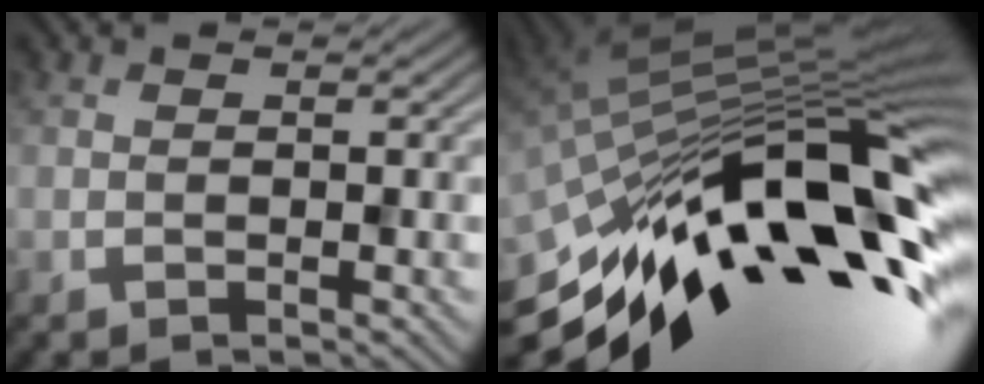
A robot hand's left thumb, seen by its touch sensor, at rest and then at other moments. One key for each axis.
{"total": 17.2, "fx": -5.7, "fy": 6.2, "fz": 15.0, "tx": -0.259, "ty": 0.004, "tz": -0.118}